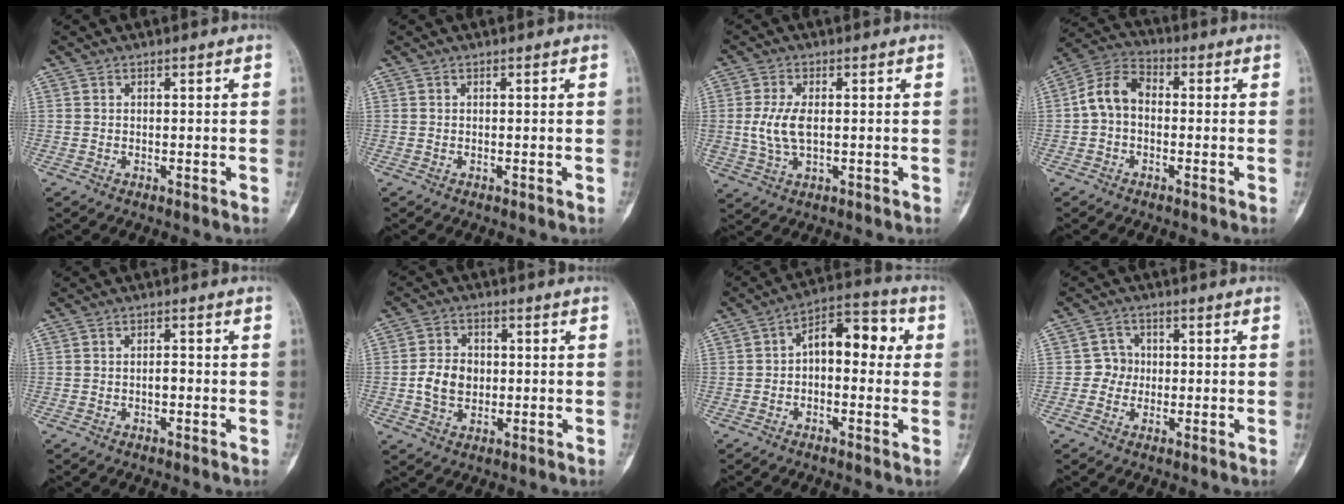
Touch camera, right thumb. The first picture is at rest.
{"total": 0.0}
{"total": 6.6, "force": [0.2, 3.4, 5.7], "torque": [-0.127, -0.002, 0.007]}
{"total": 8.0, "force": [-0.4, 5.7, 5.6], "torque": [-0.097, 0.028, -0.022]}
{"total": 1.5, "force": [-0.5, 0.7, 1.2], "torque": [-0.015, 0.004, -0.010]}
{"total": 7.1, "force": [-0.5, 5.5, 4.4], "torque": [-0.065, 0.008, -0.011]}
{"total": 10.7, "force": [0.9, 6.1, 8.7], "torque": [-0.094, 0.038, 0.002]}
{"total": 3.4, "force": [-0.4, 3.3, 0.7], "torque": [0.015, 0.012, -0.015]}